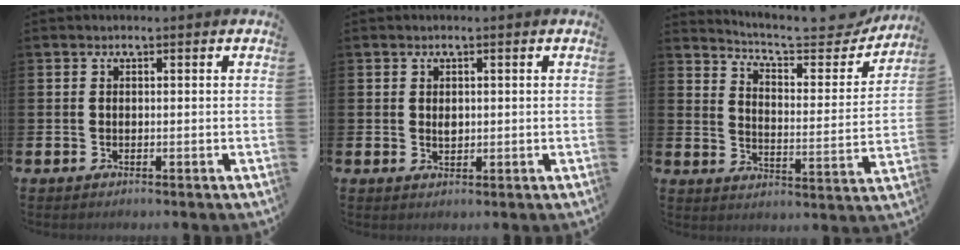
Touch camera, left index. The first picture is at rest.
{"total": 1.2, "force": [0.4, 0.8, 0.8], "torque": [0.002, -0.002, 0.002]}
{"total": 6.7, "force": [6.3, 1.0, 1.9], "torque": [-0.055, -0.053, 0.102]}